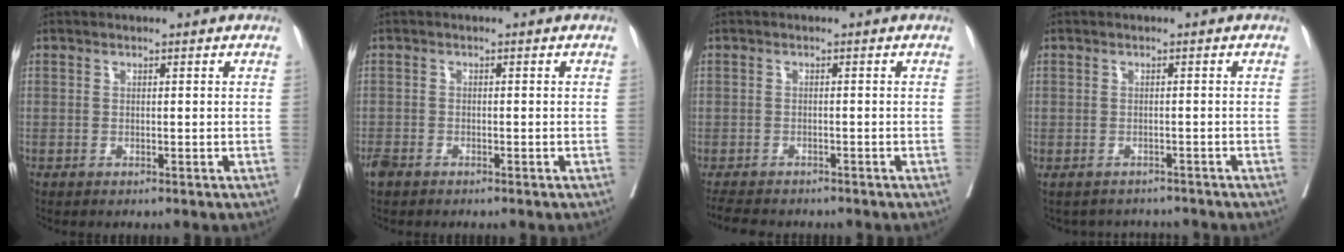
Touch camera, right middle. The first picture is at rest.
{"total": 1.8, "force": [-1.6, 0.4, 0.7], "torque": [-0.018, -0.002, -0.030]}
{"total": 6.2, "force": [-5.3, 2.4, 2.1], "torque": [-0.033, -0.010, -0.077]}
{"total": 4.2, "force": [-4.0, 1.4, -0.4], "torque": [0.006, 0.007, -0.047]}